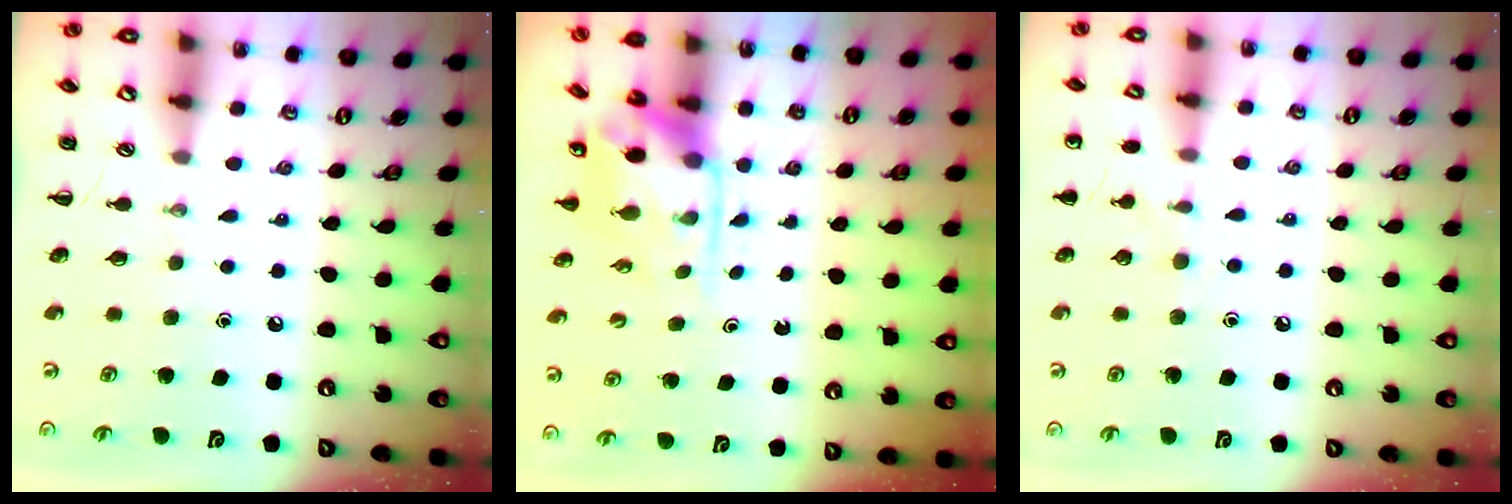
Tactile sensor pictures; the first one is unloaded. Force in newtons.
{"total": 4.3, "press": 4.3, "slide": 0.4}
{"total": 5.6, "press": 5.4, "slide": 1.8}